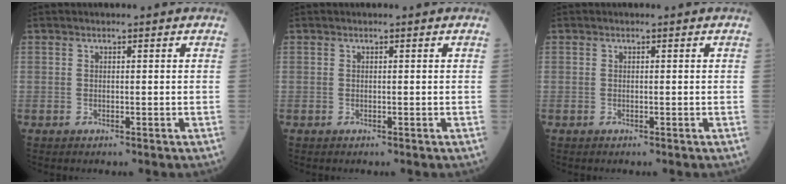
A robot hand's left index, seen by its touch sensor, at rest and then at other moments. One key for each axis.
{"total": 0.0}
{"total": 0.0}